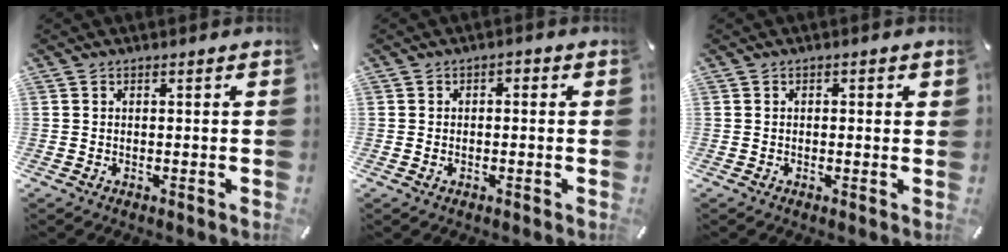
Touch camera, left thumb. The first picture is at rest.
{"total": 1.8, "force": [-0.6, 1.1, 1.2], "torque": [-0.022, 0.004, -0.013]}
{"total": 0.7, "force": [0.0, 0.4, 0.5], "torque": [-0.010, 0.003, -0.001]}